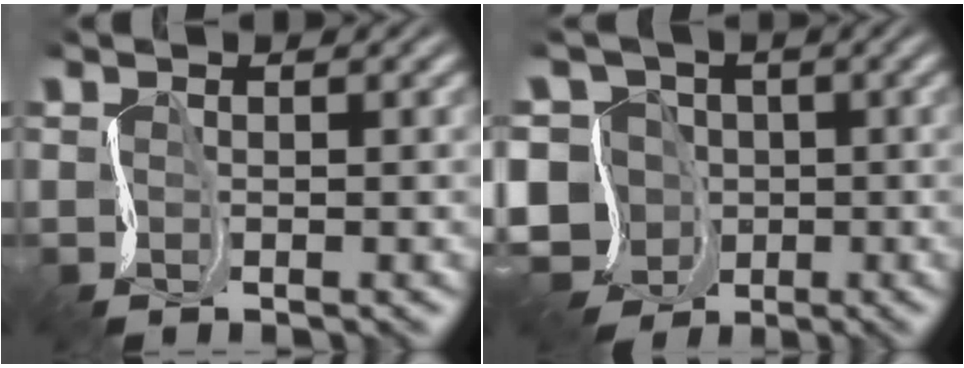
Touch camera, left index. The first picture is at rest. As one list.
[{"total": 12.3, "force": [-4.8, 10.1, 5.2], "torque": [-0.091, 0.002, -0.116]}]